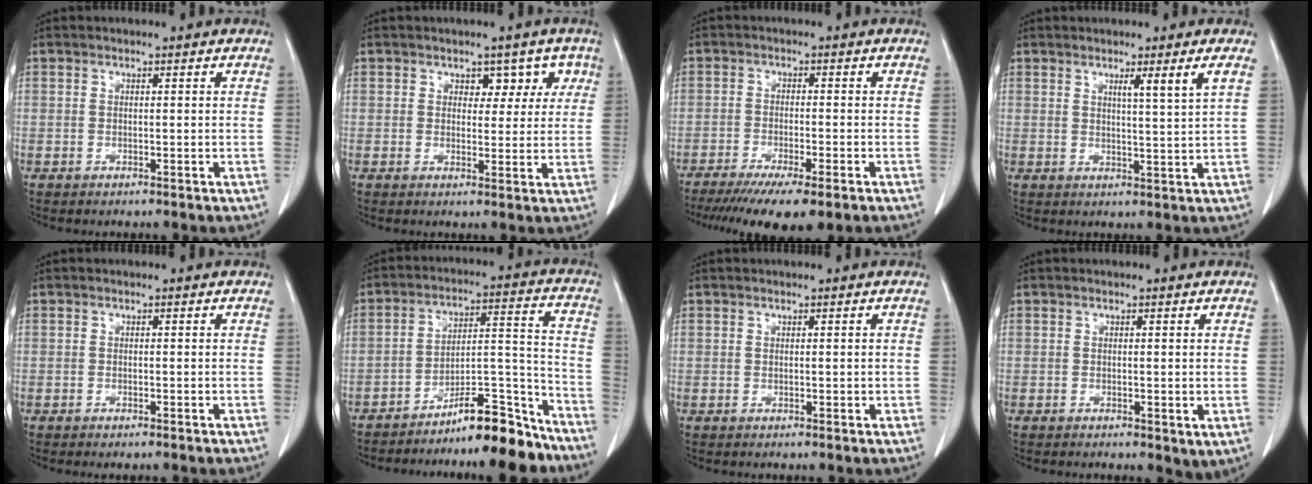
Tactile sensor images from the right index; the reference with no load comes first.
{"total": 4.0, "force": [1.8, 3.0, 2.0], "torque": [0.000, 0.010, 0.021]}
{"total": 10.5, "force": [-7.6, 1.7, 7.0], "torque": [-0.103, -0.020, -0.120]}
{"total": 3.6, "force": [1.9, -1.3, 2.8], "torque": [-0.047, -0.015, 0.036]}
{"total": 0.6, "force": [-0.5, 0.1, 0.4], "torque": [-0.010, -0.002, -0.007]}
{"total": 12.8, "force": [-11.2, 1.7, 5.9], "torque": [-0.065, 0.044, -0.183]}
{"total": 0.6, "force": [0.1, 0.3, 0.5], "torque": [-0.008, -0.002, 0.004]}
{"total": 2.2, "force": [-0.3, 1.2, 1.9], "torque": [-0.028, -0.006, -0.001]}